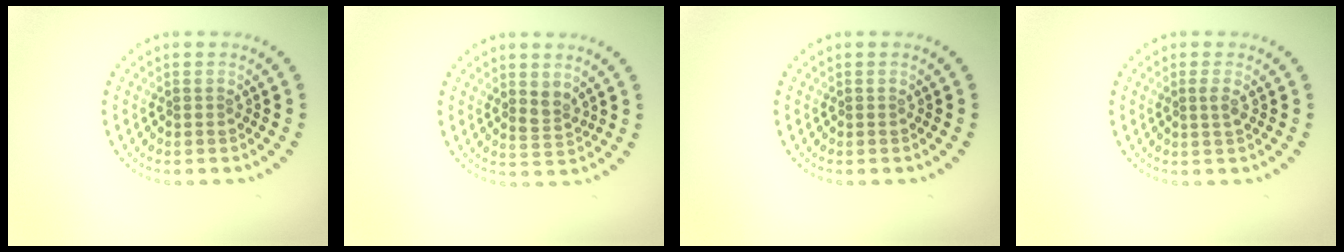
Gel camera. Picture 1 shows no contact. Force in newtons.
{"total": 1.5, "press": 1.3, "slide": 0.7}
{"total": 0.0}
{"total": 0.9, "press": 0.8, "slide": 0.4}